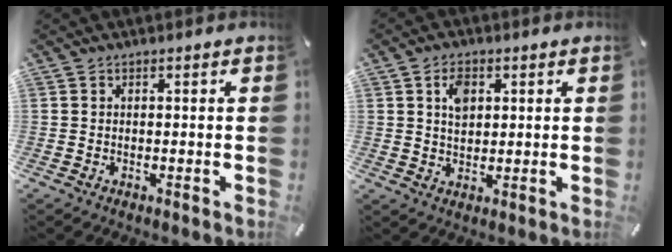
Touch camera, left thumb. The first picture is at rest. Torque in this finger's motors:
{"motor_torque": [0.19, -0.05, 0.04, 0.04, 0.02]}